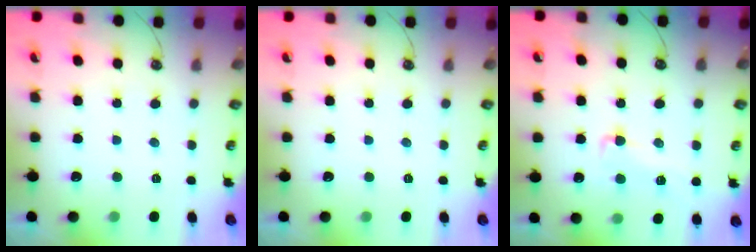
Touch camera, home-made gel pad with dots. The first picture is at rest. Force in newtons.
{"total": 0.0}
{"total": 3.3, "press": 3.1, "slide": 1.2}